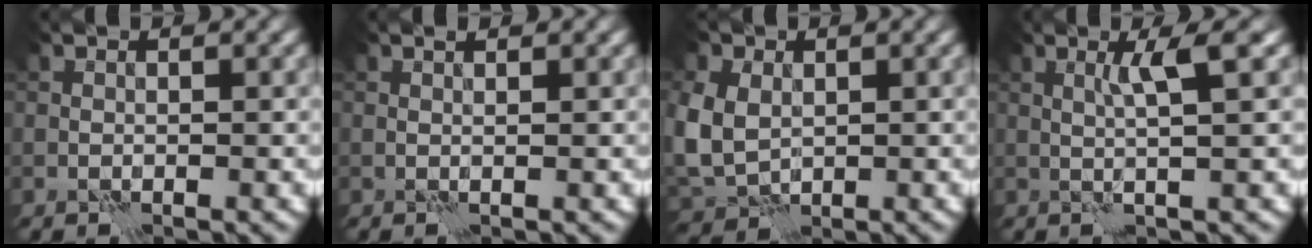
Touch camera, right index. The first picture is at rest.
{"total": 0.6, "force": [0.5, 0.1, 0.3], "torque": [-0.007, 0.003, 0.008]}
{"total": 7.0, "force": [0.4, 5.5, 4.3], "torque": [-0.122, -0.001, 0.011]}
{"total": 2.9, "force": [1.0, 0.2, 2.7], "torque": [-0.044, 0.006, 0.016]}